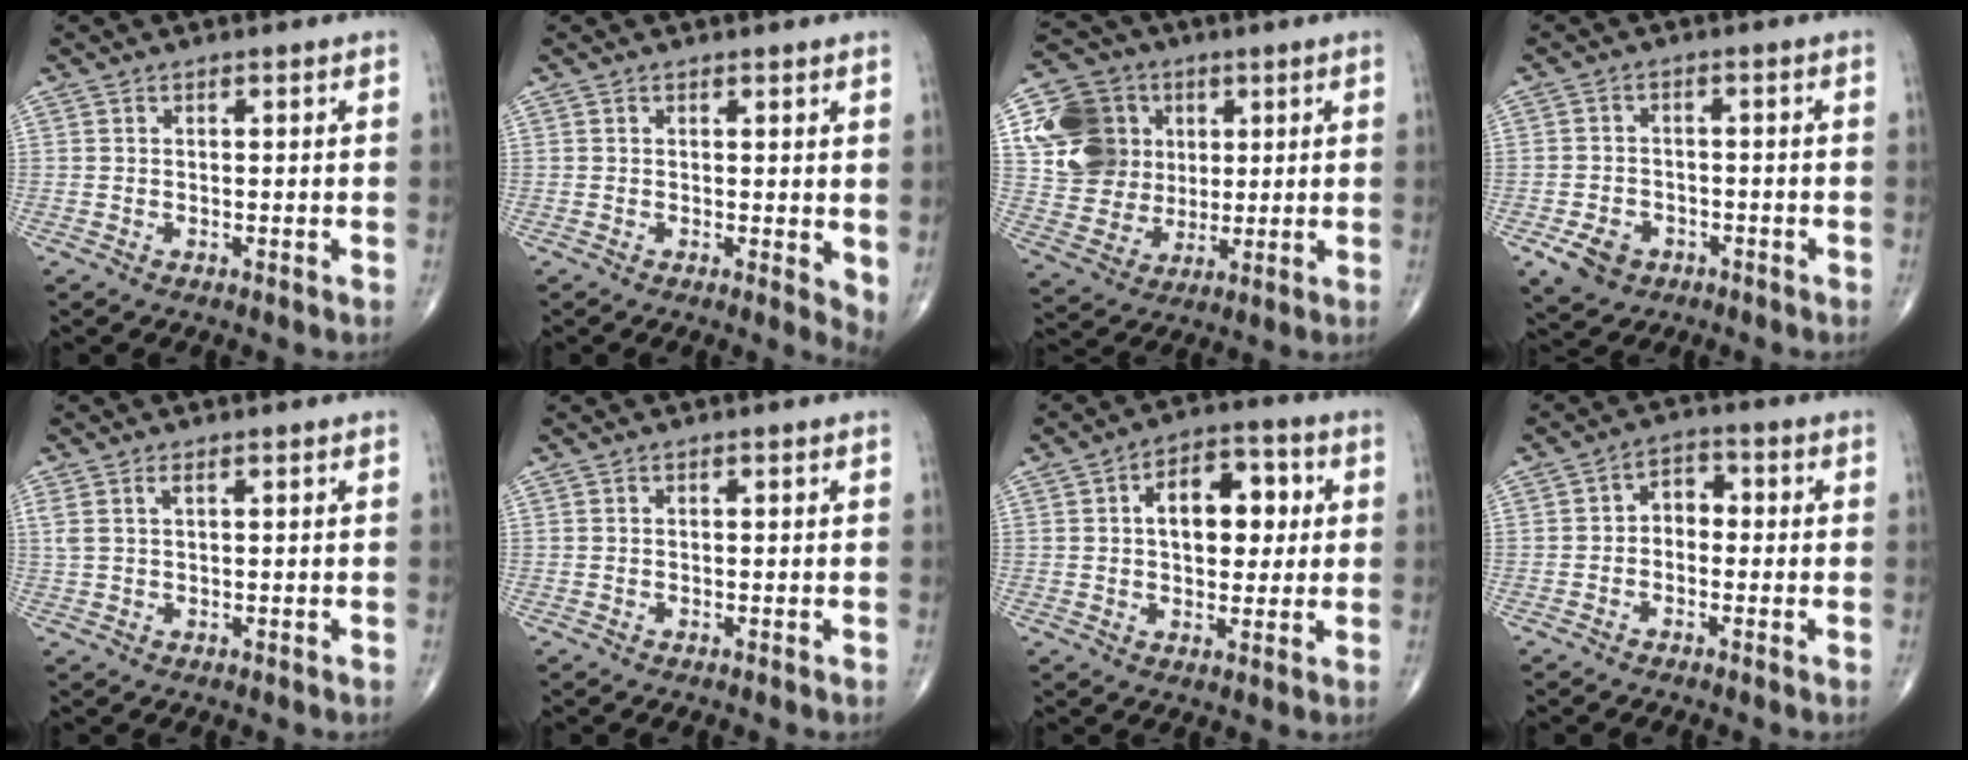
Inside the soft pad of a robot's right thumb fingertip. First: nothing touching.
{"total": 3.3, "force": [0.9, 1.5, 2.8], "torque": [-0.033, -0.011, 0.012]}
{"total": 15.3, "force": [3.6, 13.5, 6.1], "torque": [-0.084, 0.004, 0.071]}
{"total": 5.9, "force": [-3.0, 4.5, 2.5], "torque": [-0.036, 0.013, -0.045]}
{"total": 2.5, "force": [1.1, 1.0, 2.0], "torque": [-0.057, 0.013, 0.031]}
{"total": 0.0}
{"total": 11.7, "force": [2.2, 7.0, 9.1], "torque": [-0.099, 0.014, 0.029]}
{"total": 4.3, "force": [-0.5, 3.2, 2.8], "torque": [-0.023, 0.020, -0.022]}